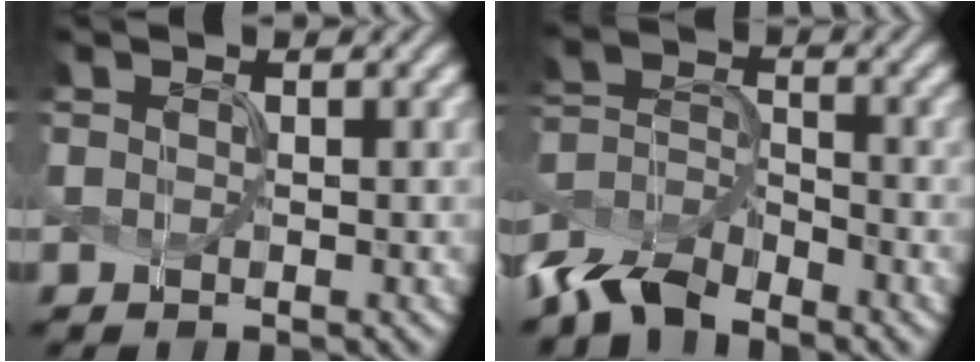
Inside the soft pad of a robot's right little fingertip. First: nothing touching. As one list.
[{"total": 5.5, "force": [-4.9, 1.7, 1.7], "torque": [-0.037, -0.001, -0.101]}]